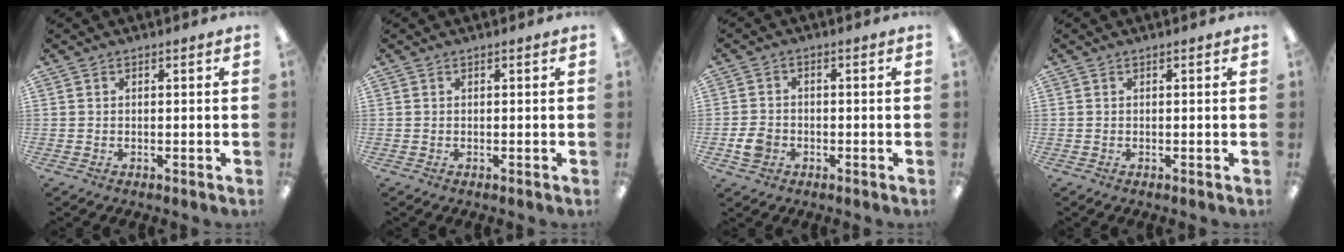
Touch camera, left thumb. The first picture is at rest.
{"total": 0.0}
{"total": 4.2, "force": [-1.8, 3.4, 1.8], "torque": [-0.039, 0.004, -0.033]}
{"total": 0.0}